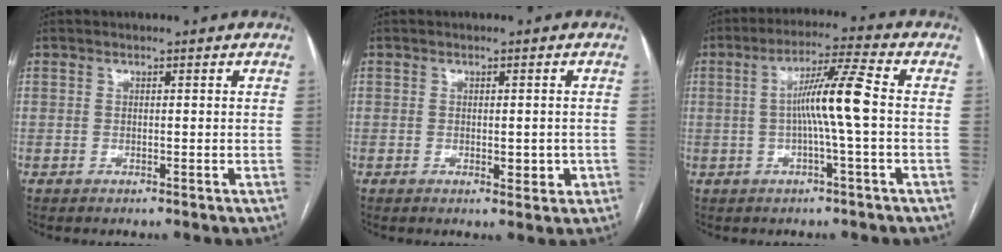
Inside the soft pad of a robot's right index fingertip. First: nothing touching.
{"total": 2.7, "force": [-0.6, 1.2, 2.3], "torque": [-0.028, -0.002, -0.002]}
{"total": 8.3, "force": [-0.3, -0.8, 8.2], "torque": [-0.149, 0.013, -0.008]}